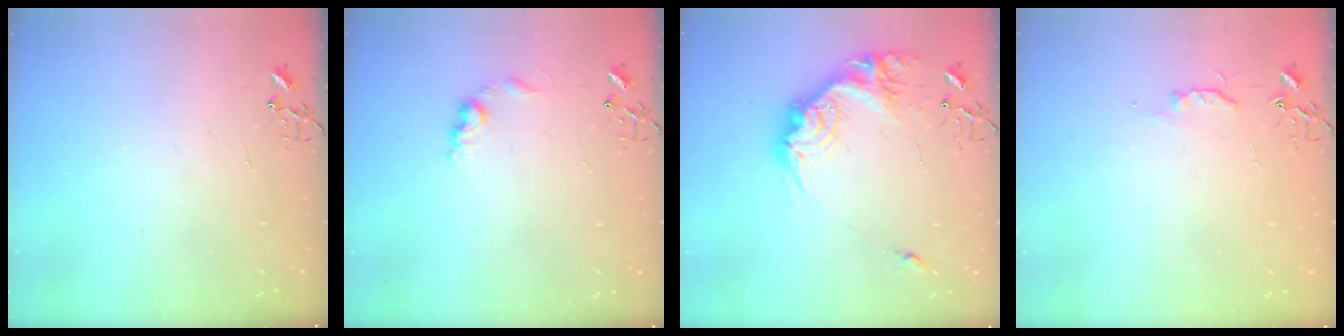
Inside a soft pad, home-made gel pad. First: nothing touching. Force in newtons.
{"total": 7.5, "press": 7.4, "slide": 0.3}
{"total": 20.9, "press": 20.9, "slide": 1.4}
{"total": 5.0, "press": 4.9, "slide": 0.7}